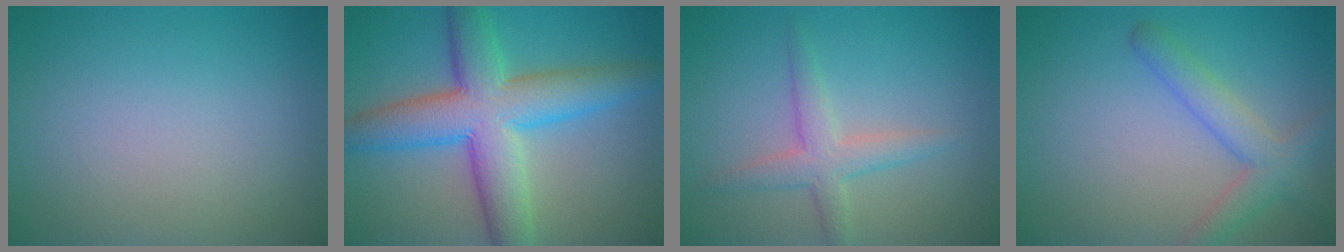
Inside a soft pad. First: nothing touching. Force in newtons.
{"total": 9.3, "press": 9.3, "slide": 0.1}
{"total": 2.9, "press": 2.9, "slide": 0.1}
{"total": 3.6, "press": 3.6, "slide": 0.2}